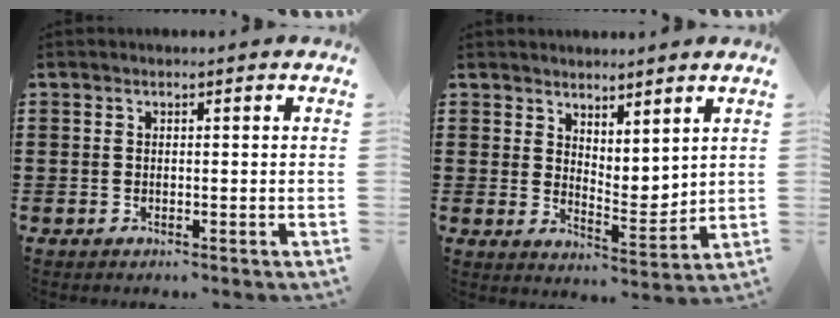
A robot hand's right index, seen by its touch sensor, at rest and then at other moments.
{"total": 4.3, "force": [4.1, 1.0, 0.2], "torque": [-0.011, -0.019, 0.077]}